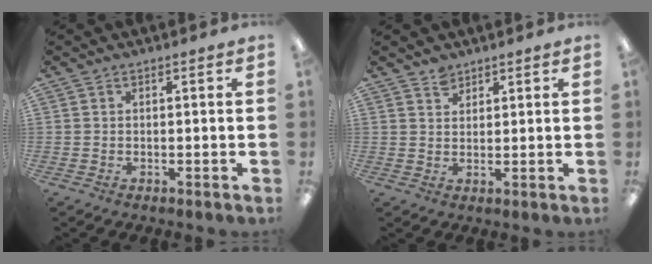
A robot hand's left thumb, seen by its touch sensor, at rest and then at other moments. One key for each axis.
{"total": 2.8, "fx": 2.5, "fy": 1.3, "fz": 0.2, "tx": 0.001, "ty": -0.011, "tz": 0.047}